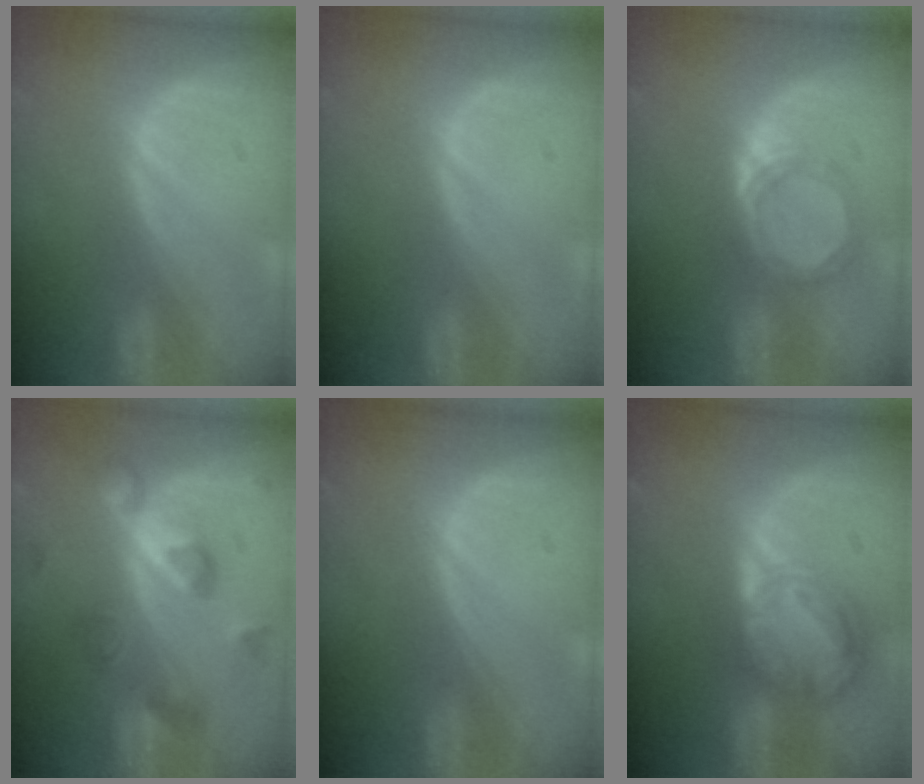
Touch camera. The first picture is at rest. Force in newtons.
{"total": 0.0}
{"total": 4.8, "press": 4.6, "slide": 1.3}
{"total": 7.7, "press": 7.7, "slide": 0.6}
{"total": 0.0}
{"total": 8.6, "press": 7.3, "slide": 4.6}